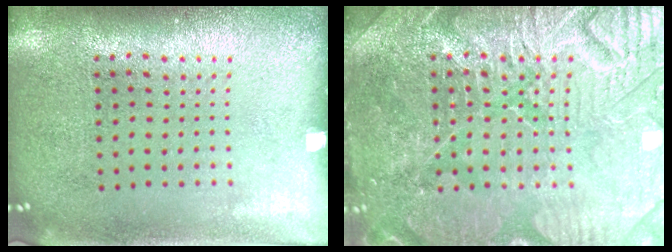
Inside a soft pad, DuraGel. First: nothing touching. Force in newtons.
{"total": 4.6, "press": 4.6, "slide": 0.5}